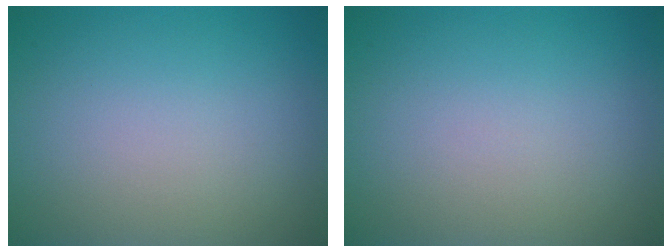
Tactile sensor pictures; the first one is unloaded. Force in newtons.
{"total": 0.0}